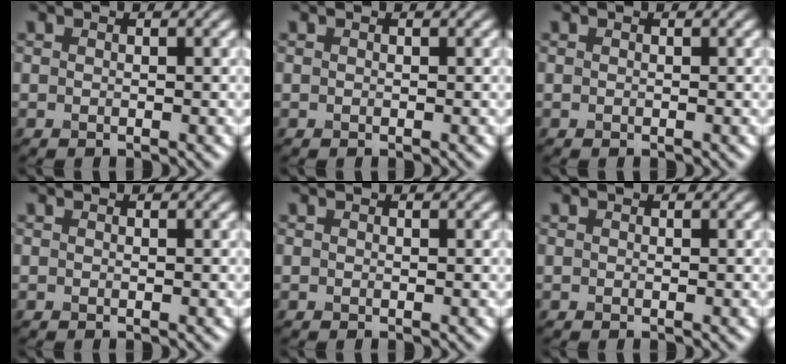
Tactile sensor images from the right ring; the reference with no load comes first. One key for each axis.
{"total": 0.0}
{"total": 0.0}
{"total": 0.0}
{"total": 0.0}
{"total": 0.0}